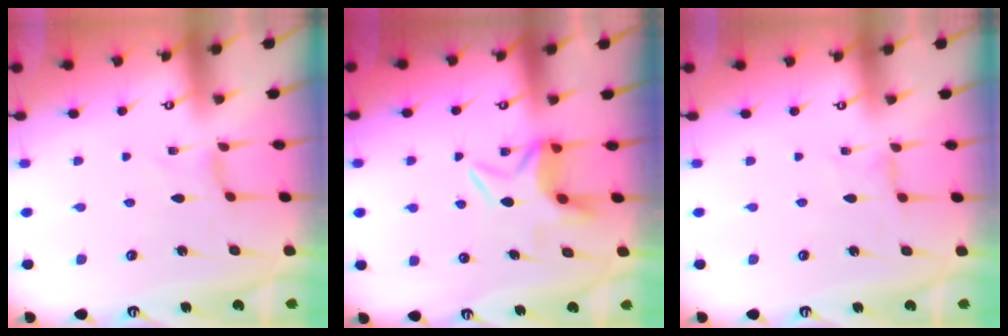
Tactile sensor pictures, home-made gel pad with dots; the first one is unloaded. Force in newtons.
{"total": 5.9, "press": 5.8, "slide": 1.2}
{"total": 0.0}